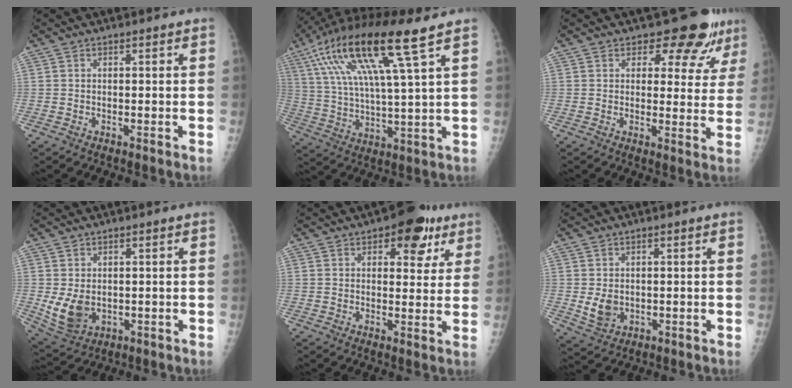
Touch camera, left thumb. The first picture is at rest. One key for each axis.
{"total": 18.6, "fx": 9.3, "fy": 2.1, "fz": 16.0, "tx": -0.315, "ty": -0.013, "tz": 0.169}
{"total": 9.0, "fx": 6.8, "fy": 4.7, "fz": 3.4, "tx": -0.001, "ty": -0.041, "tz": 0.070}
{"total": 7.3, "fx": -0.4, "fy": 5.3, "fz": 4.9, "tx": -0.085, "ty": -0.010, "tz": 0.011}
{"total": 9.4, "fx": 4.9, "fy": 5.3, "fz": 6.0, "tx": -0.032, "ty": -0.014, "tz": 0.058}
{"total": 4.7, "fx": -0.2, "fy": 3.7, "fz": 2.9, "tx": -0.038, "ty": -0.007, "tz": 0.009}